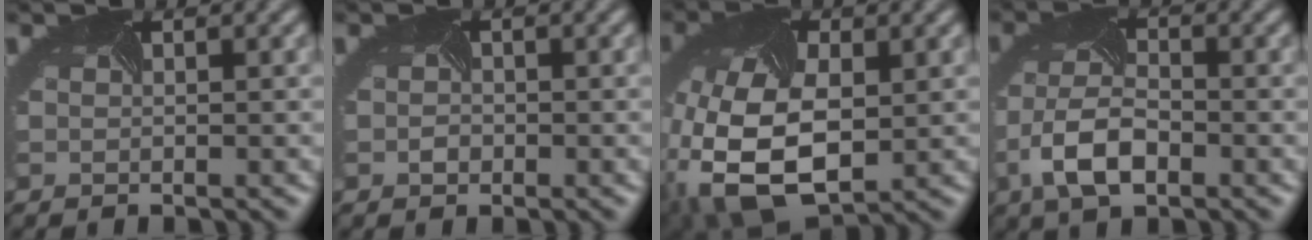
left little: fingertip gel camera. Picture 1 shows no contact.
{"total": 0.7, "force": [-0.4, 0.6, 0.1], "torque": [-0.005, -0.005, -0.009]}
{"total": 11.5, "force": [-3.1, 7.1, 8.6], "torque": [-0.220, -0.043, -0.046]}
{"total": 5.4, "force": [-2.3, 2.8, 4.0], "torque": [-0.095, -0.008, -0.049]}